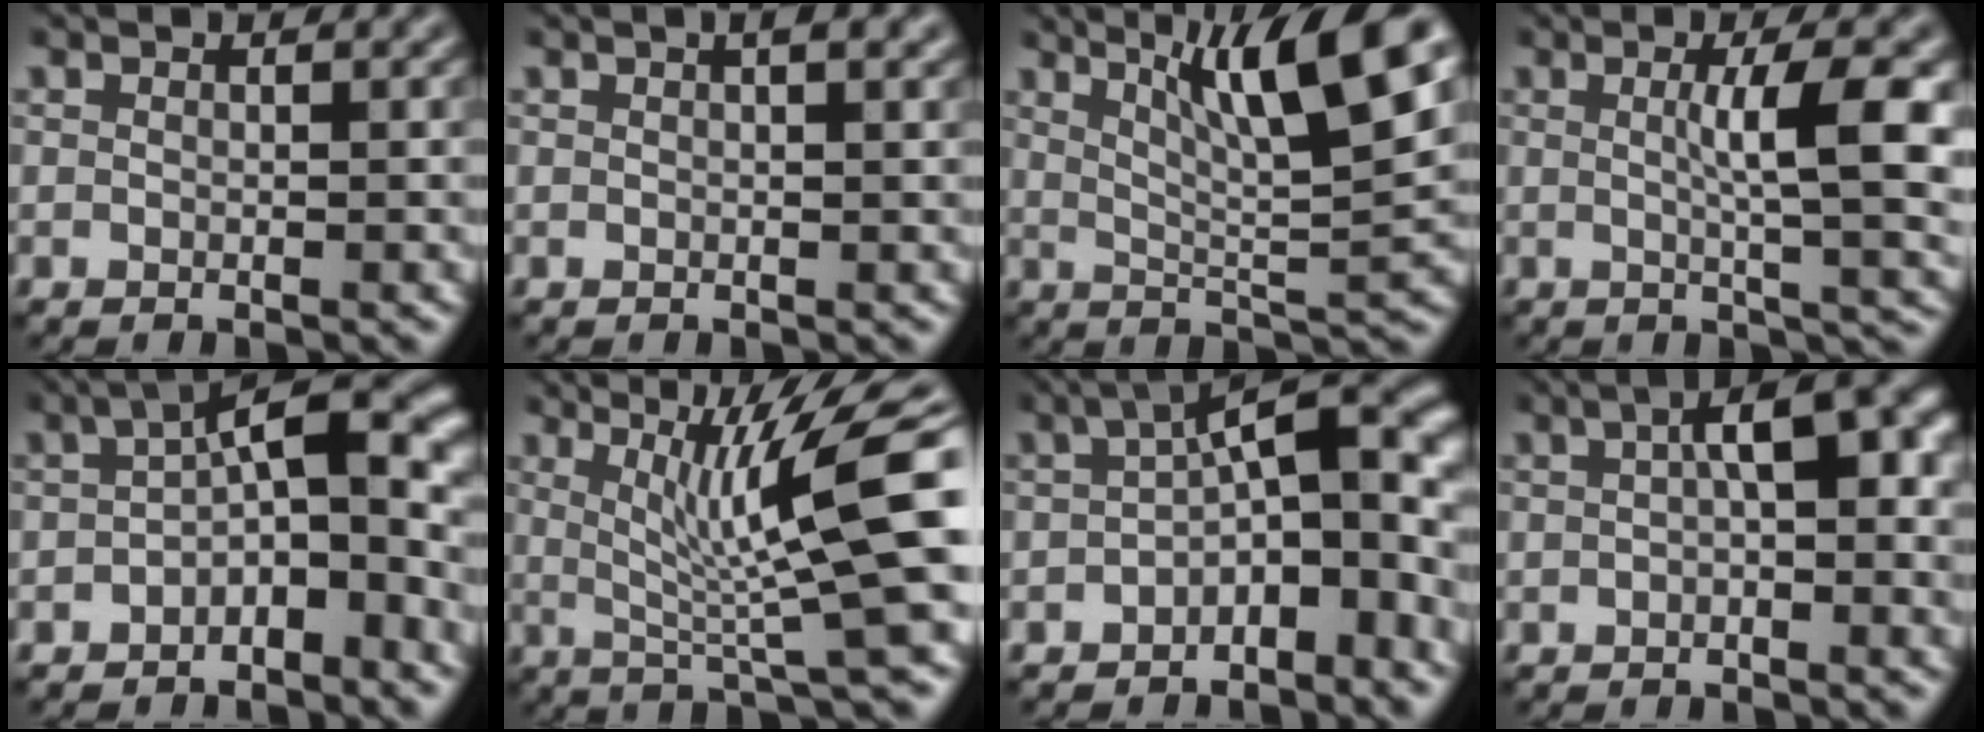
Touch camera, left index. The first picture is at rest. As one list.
[{"total": 1.6, "force": [0.7, 0.3, 1.4], "torque": [-0.019, 0.003, 0.007]}, {"total": 10.1, "force": [5.0, 1.9, 8.5], "torque": [-0.119, 0.007, 0.085]}, {"total": 6.7, "force": [0.7, 1.6, 6.5], "torque": [-0.090, 0.001, 0.011]}, {"total": 8.1, "force": [-0.8, 3.7, 7.1], "torque": [-0.096, 0.024, -0.031]}, {"total": 9.9, "force": [2.1, 1.6, 9.6], "torque": [-0.137, 0.001, 0.036]}, {"total": 9.6, "force": [-0.8, 4.5, 8.4], "torque": [-0.105, 0.020, -0.030]}, {"total": 6.6, "force": [1.1, 2.4, 6.0], "torque": [-0.081, 0.018, 0.009]}]